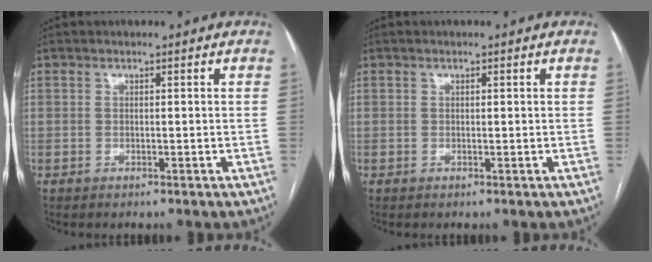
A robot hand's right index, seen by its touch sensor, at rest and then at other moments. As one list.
[{"total": 0.0}]